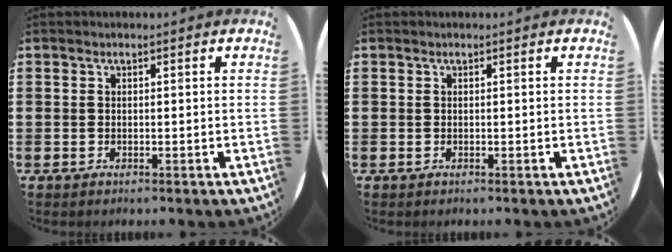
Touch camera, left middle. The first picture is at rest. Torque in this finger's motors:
{"motor_torque": [-0.05, 0.43, -0.02, -0.01]}